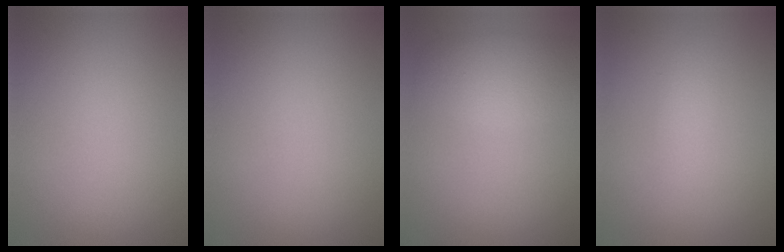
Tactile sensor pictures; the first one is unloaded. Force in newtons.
{"total": 0.0}
{"total": 3.4, "press": 3.4, "slide": 0.1}
{"total": 1.3, "press": 1.3, "slide": 0.1}